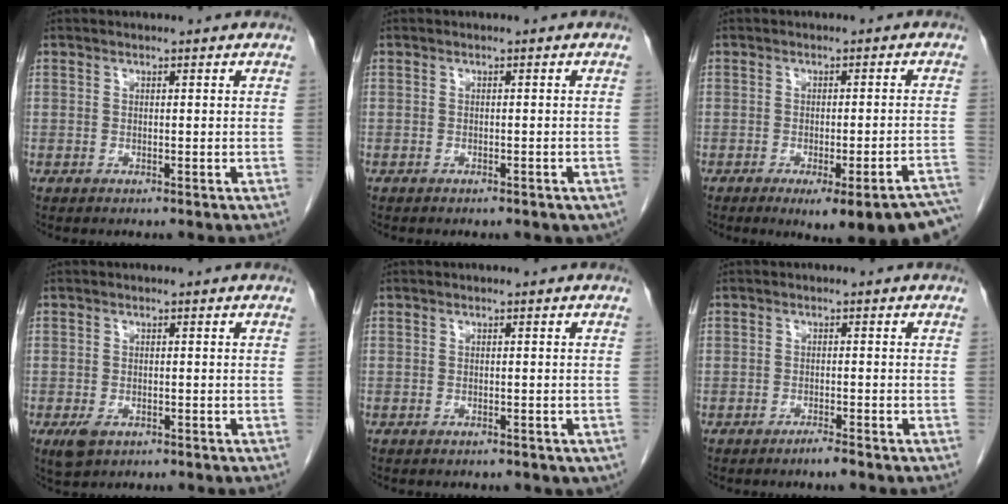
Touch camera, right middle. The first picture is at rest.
{"total": 3.2, "force": [-2.6, 1.2, 1.5], "torque": [-0.018, -0.004, -0.026]}
{"total": 15.8, "force": [-13.1, 1.2, 8.8], "torque": [-0.035, -0.005, -0.153]}
{"total": 2.5, "force": [-1.2, 1.4, 1.6], "torque": [-0.036, -0.004, -0.013]}
{"total": 2.6, "force": [-2.0, 1.3, 1.0], "torque": [-0.015, -0.003, -0.018]}
{"total": 1.5, "force": [-1.3, -0.1, 0.8], "torque": [-0.018, -0.002, -0.022]}